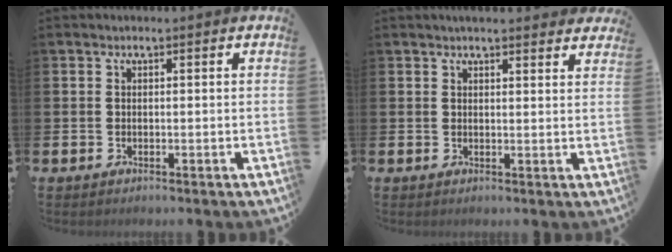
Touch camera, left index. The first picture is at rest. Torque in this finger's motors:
{"motor_torque": [0.81, -0.75, 0.73, 0.16]}